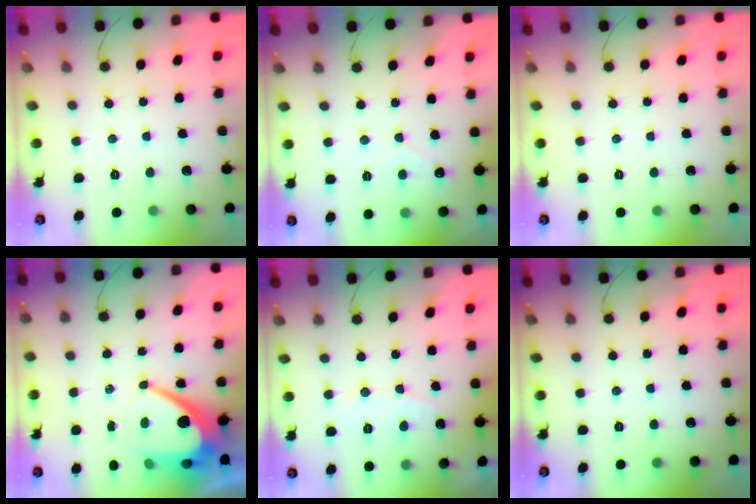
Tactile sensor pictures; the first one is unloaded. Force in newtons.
{"total": 1.6, "press": 1.6, "slide": 0.2}
{"total": 0.0}
{"total": 12.9, "press": 12.8, "slide": 1.0}
{"total": 6.0, "press": 6.0, "slide": 0.4}
{"total": 0.0}